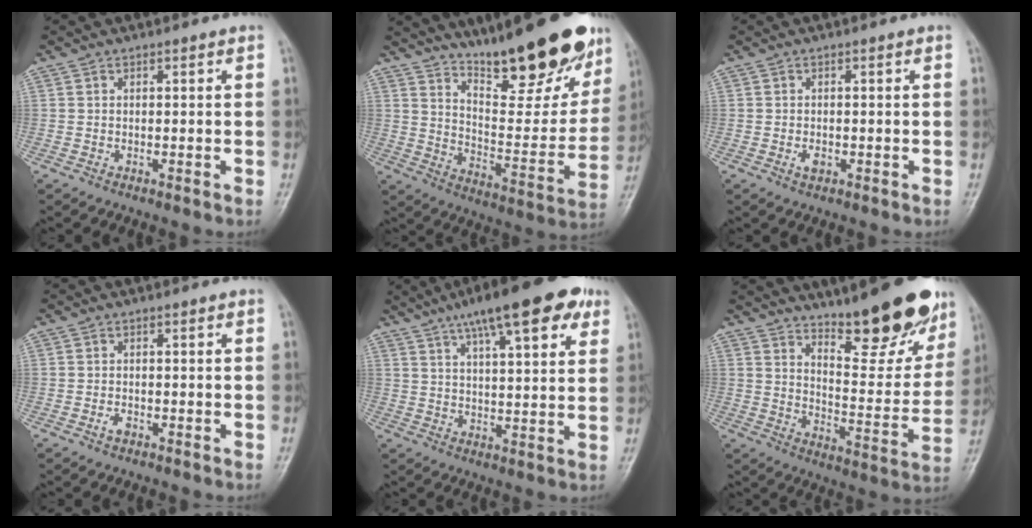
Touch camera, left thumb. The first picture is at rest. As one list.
[{"total": 23.4, "force": [16.8, 6.7, 14.8], "torque": [-0.170, -0.094, 0.261]}, {"total": 1.5, "force": [-0.4, 0.9, 1.2], "torque": [-0.021, -0.001, -0.008]}, {"total": 1.2, "force": [-0.6, 0.7, 0.8], "torque": [-0.016, 0.004, -0.012]}, {"total": 17.9, "force": [10.5, 5.2, 13.5], "torque": [-0.182, -0.010, 0.157]}, {"total": 19.5, "force": [14.2, 5.8, 12.1], "torque": [-0.122, -0.096, 0.212]}]